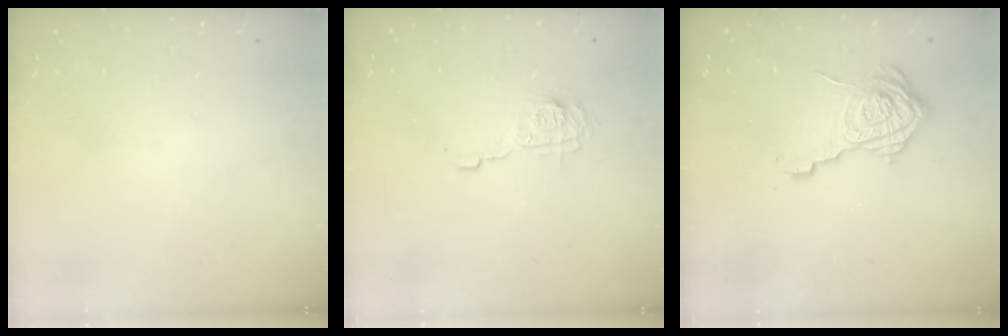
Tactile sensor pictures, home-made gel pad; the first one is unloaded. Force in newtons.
{"total": 9.0, "press": 9.0, "slide": 0.4}
{"total": 14.4, "press": 14.4, "slide": 0.9}